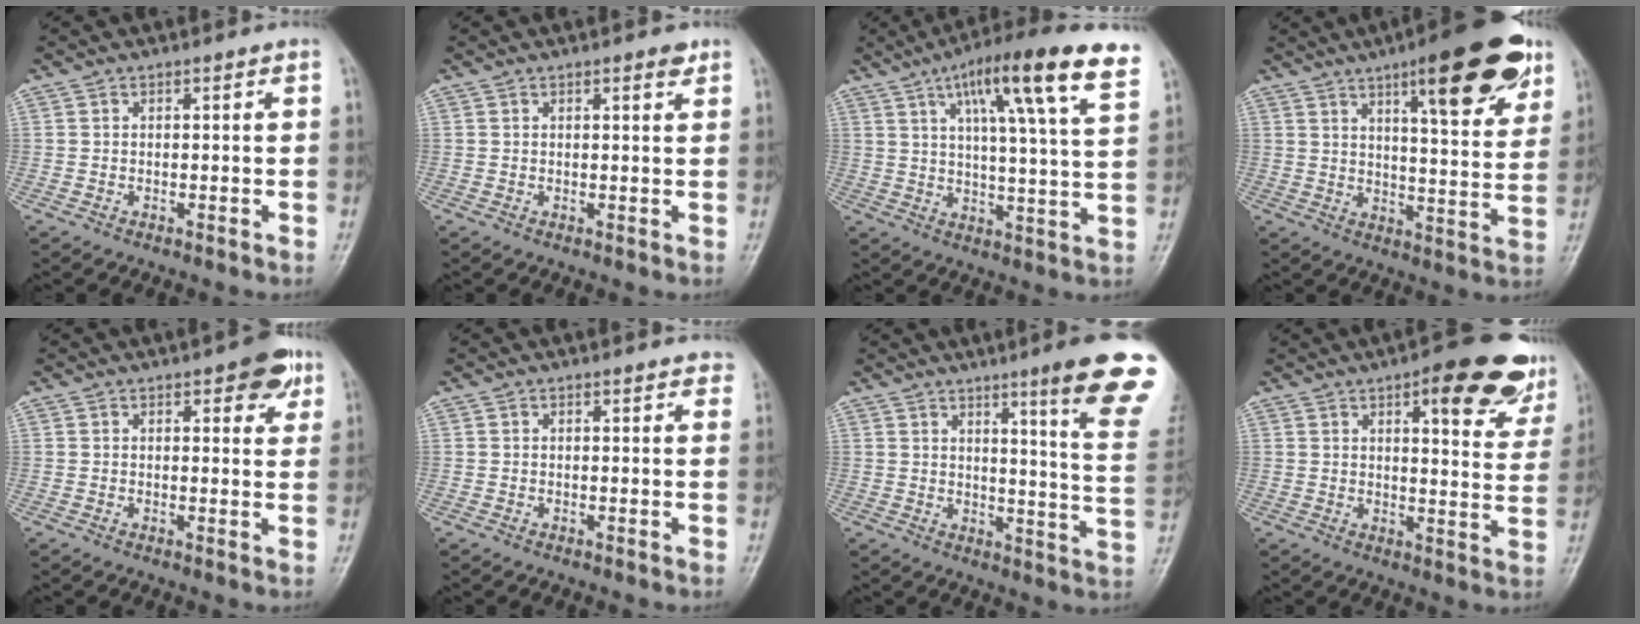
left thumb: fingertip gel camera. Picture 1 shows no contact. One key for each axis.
{"total": 1.9, "fx": 1.2, "fy": 0.5, "fz": 1.4, "tx": -0.017, "ty": -0.006, "tz": 0.015}
{"total": 18.3, "fx": 9.7, "fy": 2.6, "fz": 15.3, "tx": -0.219, "ty": -0.023, "tz": 0.141}
{"total": 19.2, "fx": 10.6, "fy": 5.0, "fz": 15.2, "tx": -0.177, "ty": -0.041, "tz": 0.148}
{"total": 6.0, "fx": 3.2, "fy": 2.5, "fz": 4.5, "tx": -0.035, "ty": -0.011, "tz": 0.032}
{"total": 2.6, "fx": 2.0, "fy": 1.0, "fz": 1.3, "tx": 0.003, "ty": 0.000, "tz": 0.015}
{"total": 16.8, "fx": 10.4, "fy": 0.8, "fz": 13.1, "tx": -0.143, "ty": -0.062, "tz": 0.125}
{"total": 16.2, "fx": 9.7, "fy": 5.3, "fz": 11.9, "tx": -0.107, "ty": -0.045, "tz": 0.114}